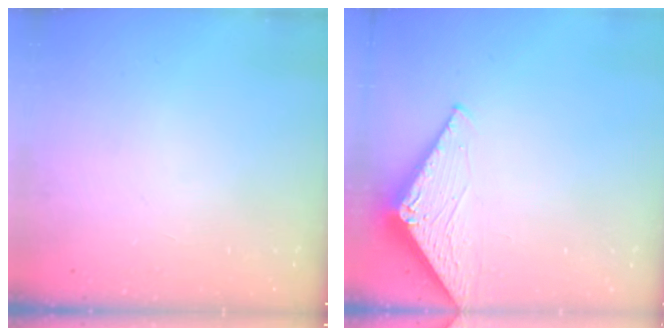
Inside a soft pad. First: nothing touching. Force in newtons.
{"total": 3.1, "press": 3.1, "slide": 0.2}